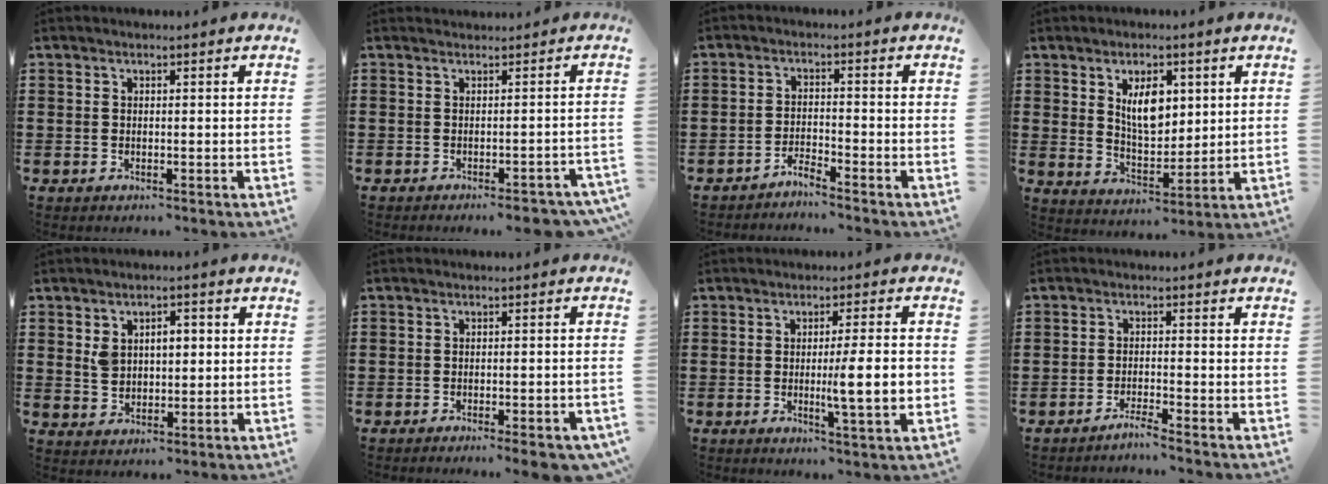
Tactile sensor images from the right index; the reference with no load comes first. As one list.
[{"total": 1.7, "force": [-1.6, 0.0, 0.6], "torque": [-0.013, -0.002, -0.030]}, {"total": 2.7, "force": [-2.7, -0.3, 0.0], "torque": [-0.007, 0.002, -0.057]}, {"total": 7.0, "force": [2.6, 3.6, 5.4], "torque": [-0.102, 0.005, 0.041]}, {"total": 4.2, "force": [0.8, 2.9, 2.9], "torque": [-0.068, 0.012, 0.011]}, {"total": 2.1, "force": [-1.7, 0.1, 1.2], "torque": [-0.020, 0.002, -0.032]}, {"total": 8.1, "force": [-1.0, 0.7, 8.0], "torque": [-0.117, -0.013, -0.019]}, {"total": 2.0, "force": [-1.9, -0.4, 0.5], "torque": [-0.011, 0.001, -0.037]}]